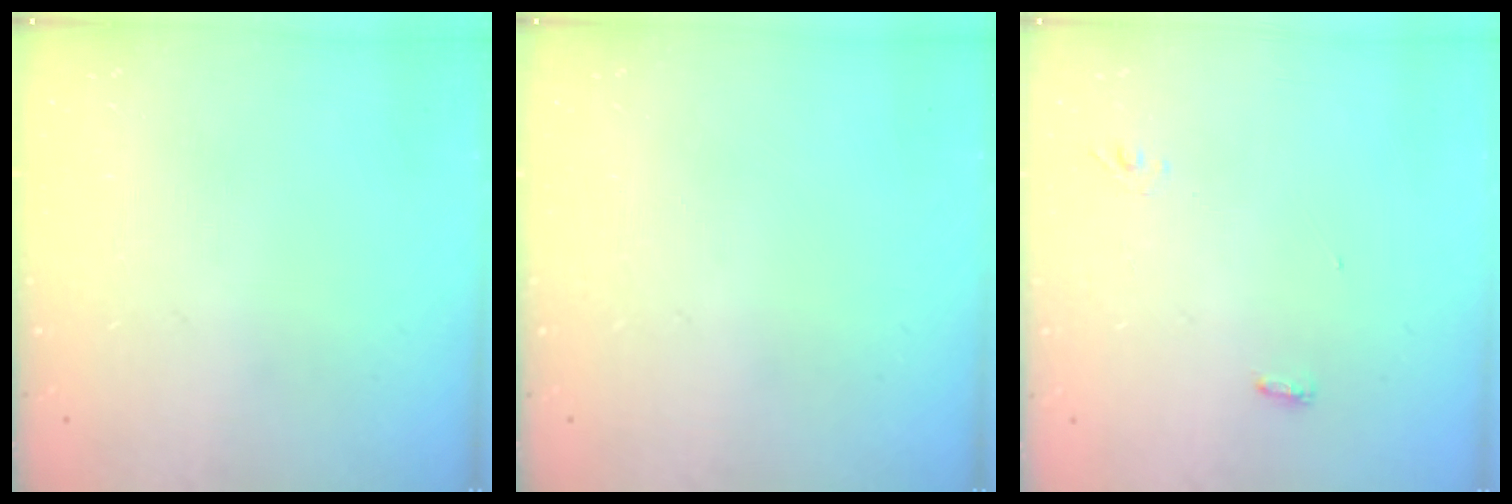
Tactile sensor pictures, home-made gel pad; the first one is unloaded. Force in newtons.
{"total": 0.0}
{"total": 3.6, "press": 3.2, "slide": 1.6}